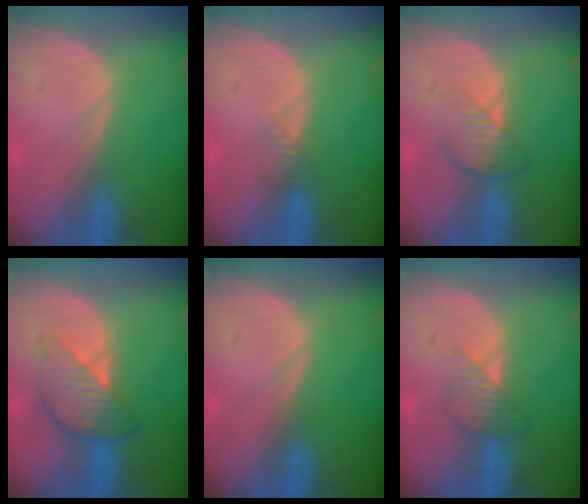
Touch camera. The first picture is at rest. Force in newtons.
{"total": 1.6, "press": 1.4, "slide": 0.9}
{"total": 3.8, "press": 3.4, "slide": 1.6}
{"total": 6.0, "press": 6.0, "slide": 0.4}
{"total": 0.0}
{"total": 3.3, "press": 3.1, "slide": 1.0}